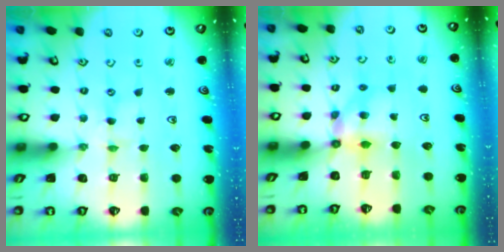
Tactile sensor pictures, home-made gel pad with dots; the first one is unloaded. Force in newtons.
{"total": 5.6, "press": 5.6, "slide": 0.2}